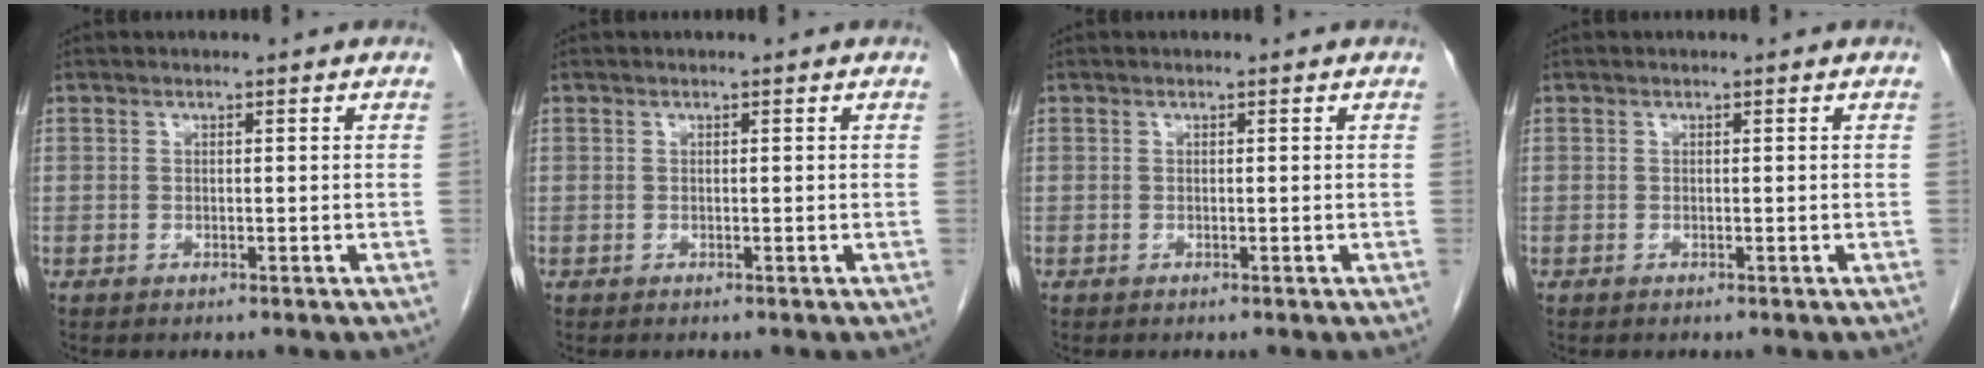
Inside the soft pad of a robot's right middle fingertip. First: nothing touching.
{"total": 0.0}
{"total": 0.0}
{"total": 0.0}